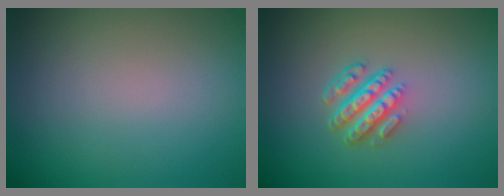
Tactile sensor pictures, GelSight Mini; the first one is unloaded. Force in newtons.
{"total": 4.3, "press": 3.0, "slide": 3.1}